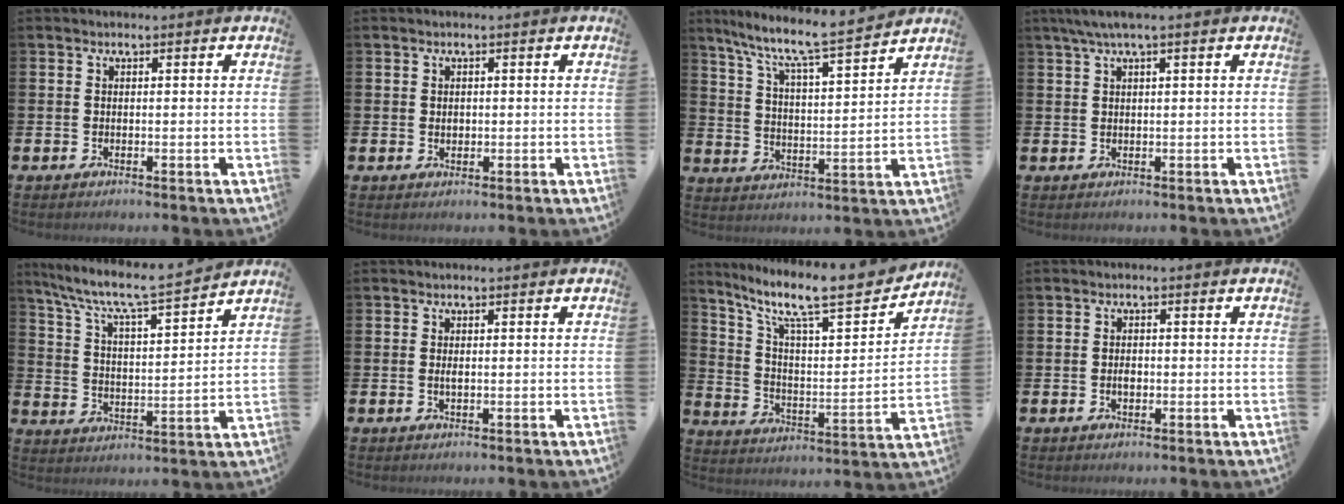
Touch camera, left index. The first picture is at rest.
{"total": 0.9, "force": [0.3, 0.7, 0.4], "torque": [0.007, -0.001, 0.001]}
{"total": 8.3, "force": [7.7, 0.2, 3.2], "torque": [-0.095, -0.060, 0.129]}
{"total": 2.5, "force": [1.5, 0.0, 2.0], "torque": [-0.041, 0.003, 0.027]}
{"total": 7.9, "force": [7.2, 0.6, 3.2], "torque": [-0.095, -0.053, 0.119]}
{"total": 0.8, "force": [0.1, 0.3, 0.7], "torque": [-0.007, -0.001, -0.001]}
{"total": 12.5, "force": [10.4, 2.4, 6.4], "torque": [-0.151, -0.069, 0.173]}
{"total": 1.5, "force": [-0.2, 0.9, 1.1], "torque": [-0.004, -0.001, -0.010]}